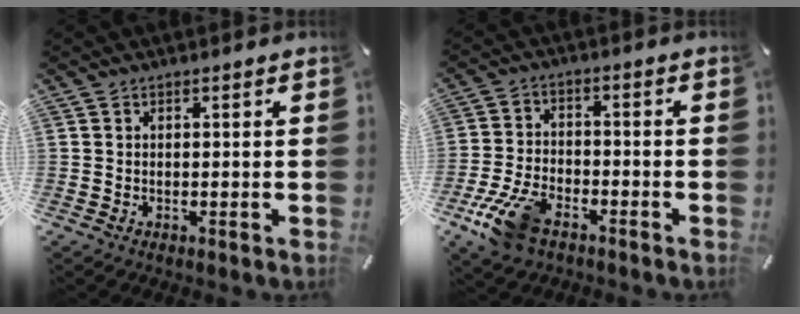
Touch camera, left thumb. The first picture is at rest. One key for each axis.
{"total": 10.2, "fx": -6.3, "fy": 5.3, "fz": 6.0, "tx": -0.125, "ty": 0.025, "tz": -0.116}